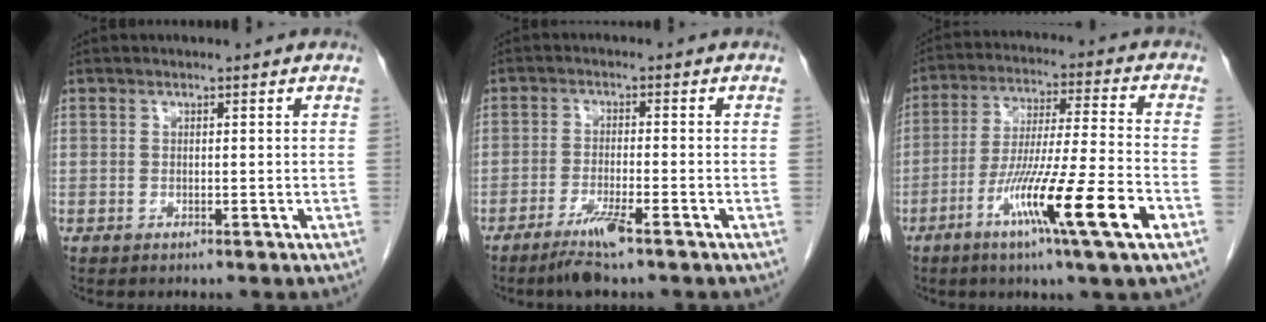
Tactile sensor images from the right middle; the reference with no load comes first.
{"total": 4.8, "force": [-3.3, -0.1, 3.5], "torque": [-0.072, -0.011, -0.063]}
{"total": 15.1, "force": [-6.7, -1.0, 13.5], "torque": [-0.246, -0.026, -0.120]}